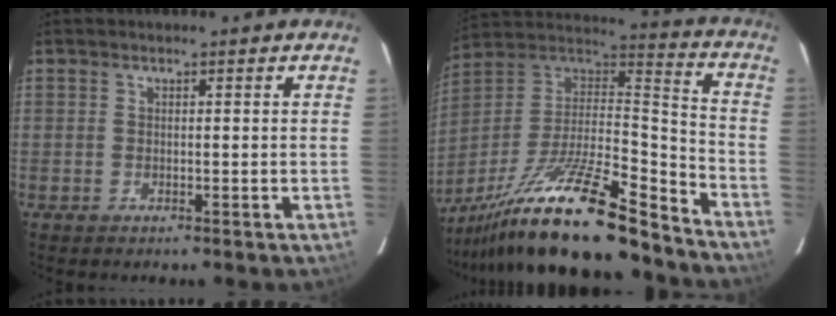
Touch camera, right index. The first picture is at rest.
{"total": 26.0, "force": [-20.4, 3.6, 15.8], "torque": [-0.277, -0.007, -0.357]}